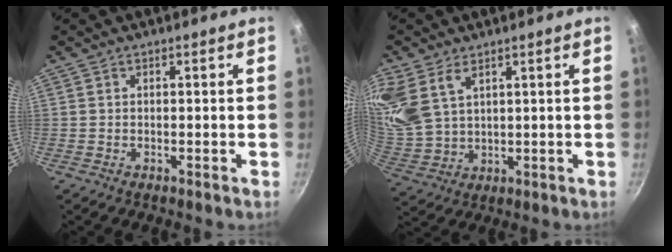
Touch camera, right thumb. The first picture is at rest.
{"total": 13.5, "force": [7.0, 8.6, 7.8], "torque": [-0.182, -0.006, 0.157]}